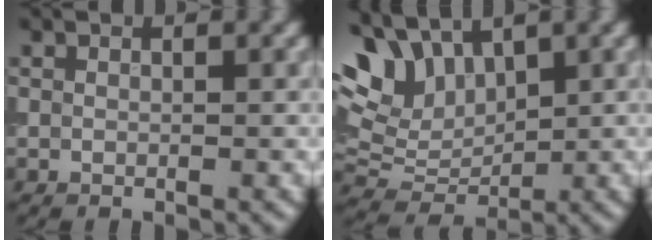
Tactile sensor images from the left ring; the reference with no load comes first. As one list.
[{"total": 6.4, "force": [3.6, 3.7, 3.9], "torque": [-0.083, 0.005, 0.064]}]